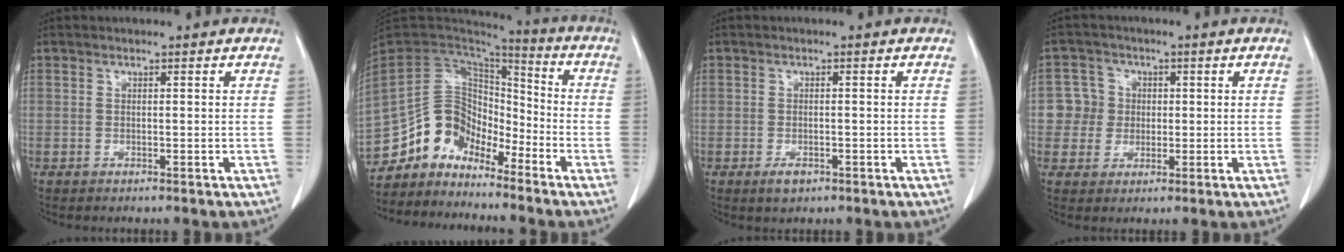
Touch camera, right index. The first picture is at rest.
{"total": 14.7, "force": [-11.9, 7.5, 4.1], "torque": [-0.080, 0.068, -0.225]}
{"total": 2.9, "force": [-1.5, 1.7, 1.8], "torque": [-0.030, 0.000, -0.015]}
{"total": 5.4, "force": [0.1, 5.3, 0.7], "torque": [-0.009, 0.022, 0.005]}